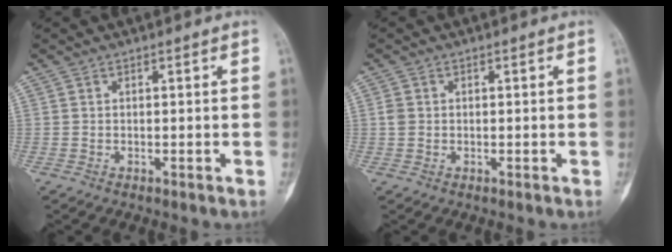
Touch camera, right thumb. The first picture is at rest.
{"total": 1.5, "force": [0.1, 1.3, 0.7], "torque": [-0.016, 0.001, 0.002]}